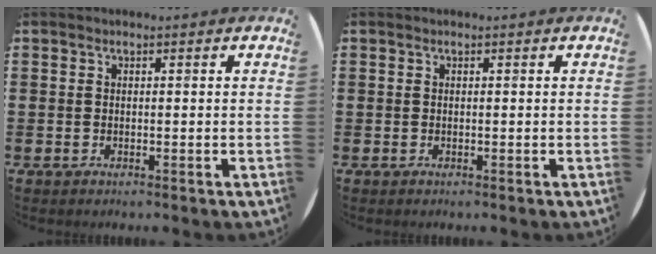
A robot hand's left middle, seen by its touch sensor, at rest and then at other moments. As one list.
[{"total": 0.0}]